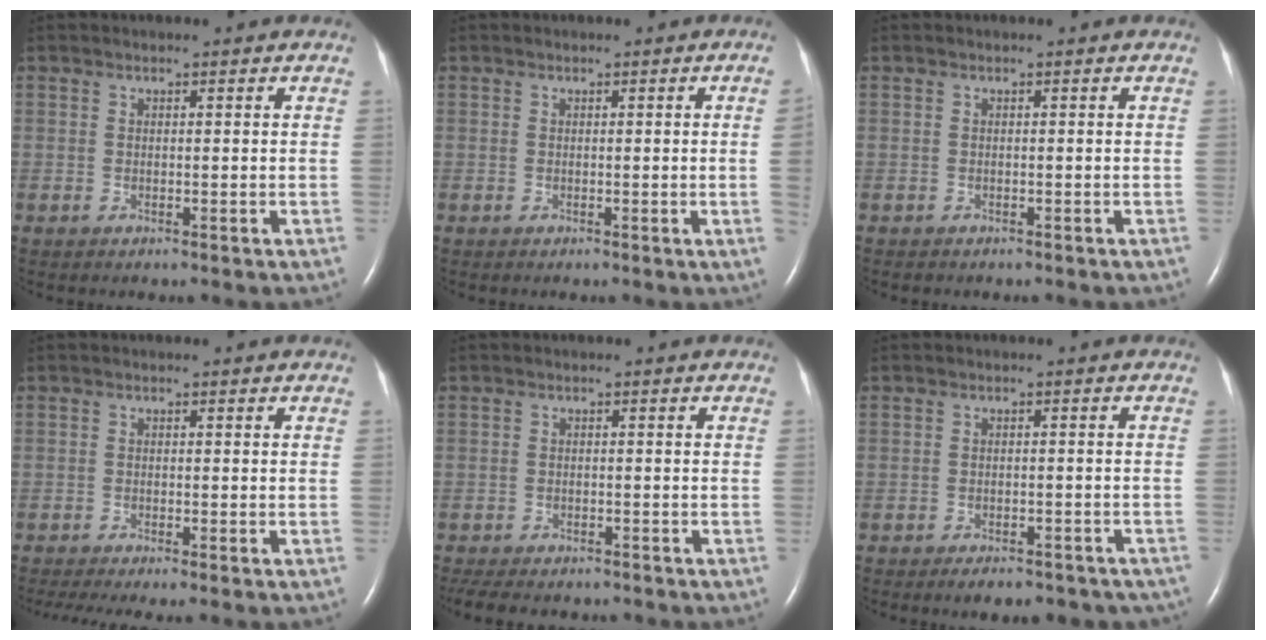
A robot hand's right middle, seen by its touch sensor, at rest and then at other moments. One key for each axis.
{"total": 2.0, "fx": -0.1, "fy": -0.9, "fz": 1.7, "tx": -0.021, "ty": -0.002, "tz": 0.000}
{"total": 0.7, "fx": -0.6, "fy": 0.3, "fz": 0.2, "tx": -0.014, "ty": 0.000, "tz": -0.004}
{"total": 4.4, "fx": -3.5, "fy": -0.2, "fz": 2.6, "tx": -0.043, "ty": -0.009, "tz": -0.058}
{"total": 8.9, "fx": -7.7, "fy": 2.7, "fz": 3.7, "tx": -0.067, "ty": -0.003, "tz": -0.104}
{"total": 8.4, "fx": -7.0, "fy": 3.2, "fz": 3.3, "tx": -0.035, "ty": 0.004, "tz": -0.073}